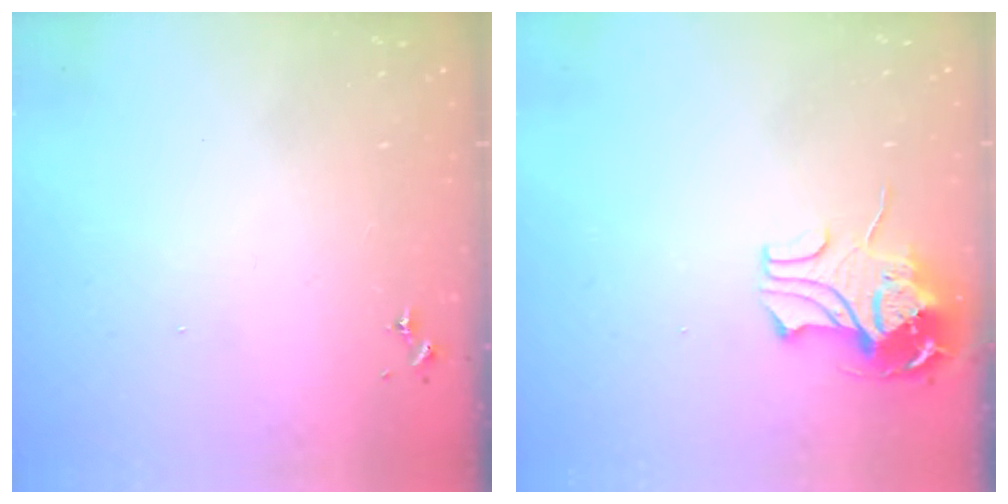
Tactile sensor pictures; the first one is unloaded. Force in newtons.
{"total": 9.8, "press": 9.7, "slide": 1.2}